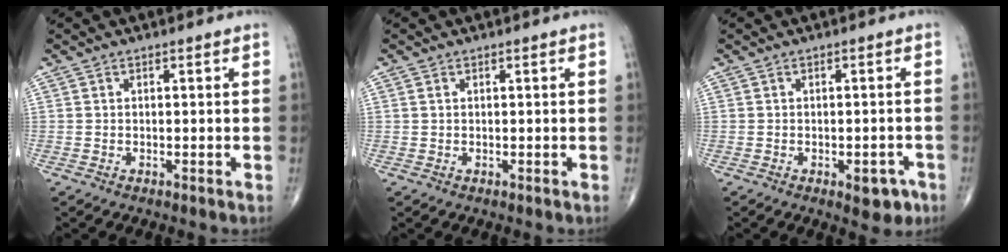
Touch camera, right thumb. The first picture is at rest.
{"total": 0.6, "force": [0.3, 0.3, 0.4], "torque": [-0.010, 0.005, 0.006]}
{"total": 4.6, "force": [-2.2, 2.3, 3.3], "torque": [-0.021, 0.010, -0.020]}